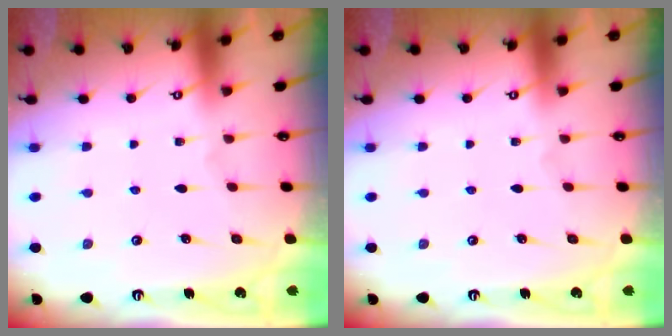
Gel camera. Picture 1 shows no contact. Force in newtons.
{"total": 0.0}